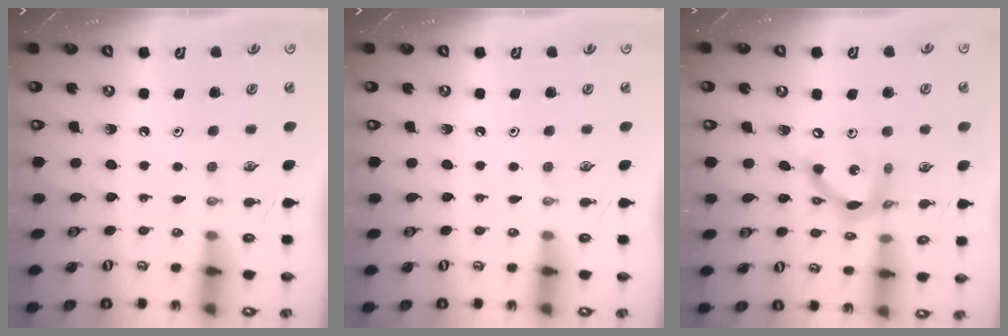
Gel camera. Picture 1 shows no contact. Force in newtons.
{"total": 0.0}
{"total": 13.0, "press": 13.0, "slide": 0.6}